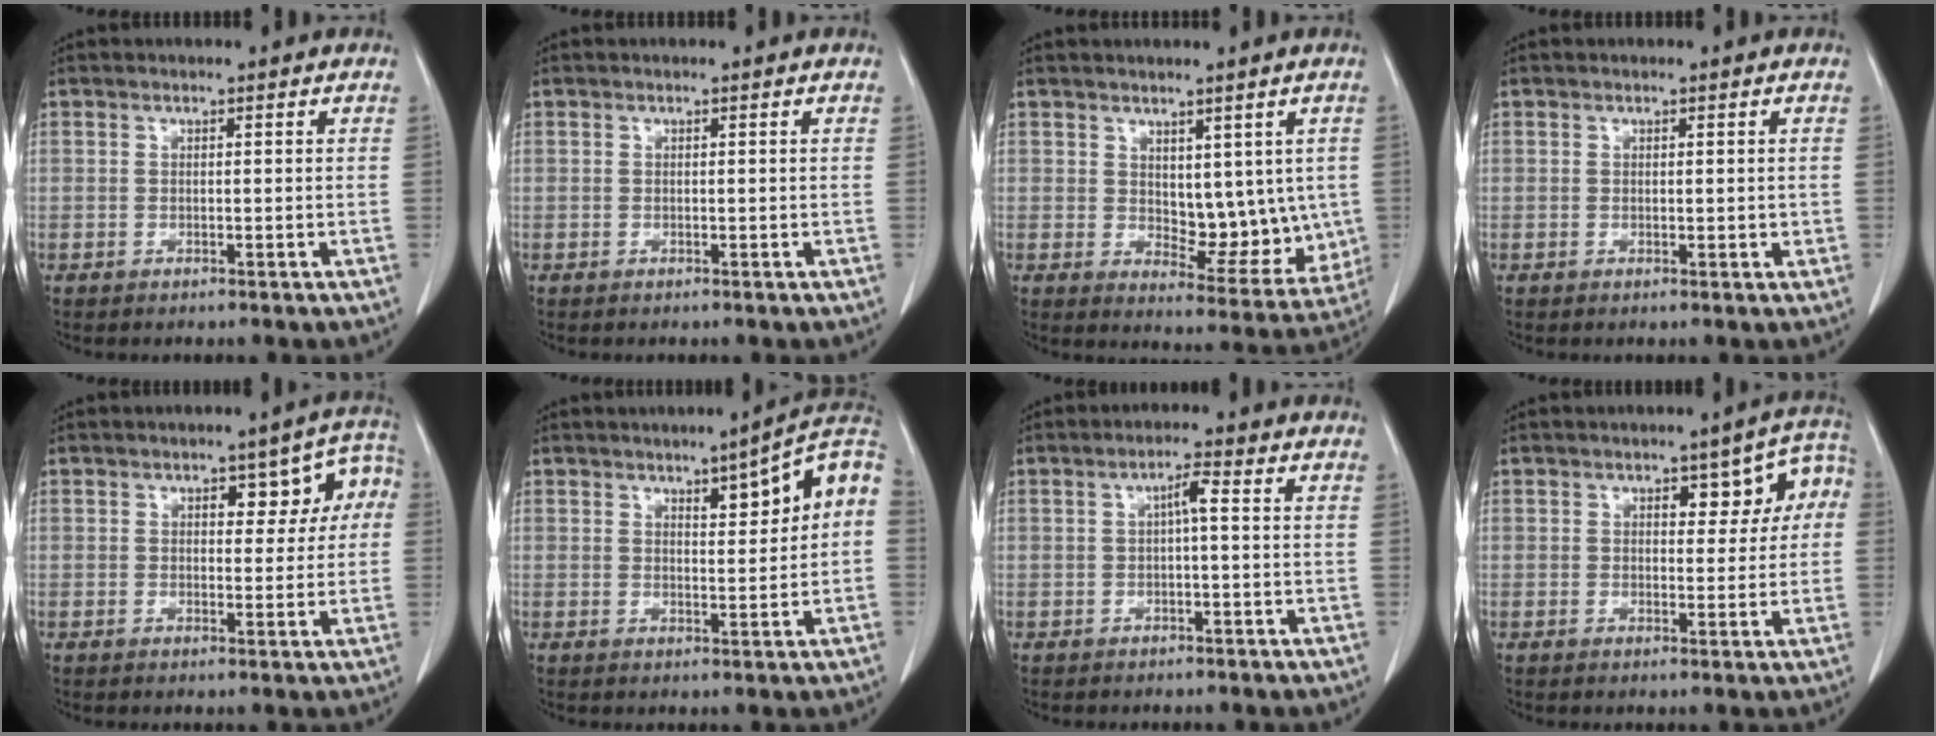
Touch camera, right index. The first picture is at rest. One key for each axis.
{"total": 0.0}
{"total": 9.2, "fx": 1.5, "fy": 5.4, "fz": 7.2, "tx": -0.078, "ty": -0.005, "tz": 0.040}
{"total": 1.1, "fx": 0.2, "fy": 0.6, "fz": 0.9, "tx": -0.013, "ty": -0.002, "tz": 0.006}
{"total": 7.2, "fx": 1.6, "fy": 3.5, "fz": 6.0, "tx": -0.058, "ty": 0.034, "tz": 0.019}
{"total": 8.5, "fx": 2.2, "fy": 1.6, "fz": 8.1, "tx": -0.112, "ty": 0.024, "tz": 0.029}
{"total": 2.6, "fx": 0.2, "fy": 0.3, "fz": 2.5, "tx": -0.043, "ty": 0.007, "tz": 0.004}
{"total": 7.1, "fx": 1.7, "fy": 3.3, "fz": 6.0, "tx": -0.059, "ty": 0.031, "tz": 0.021}